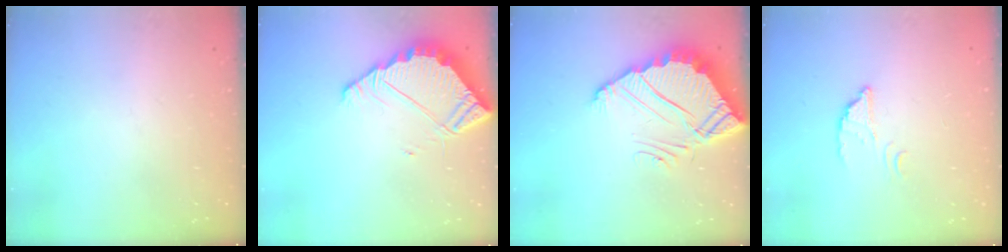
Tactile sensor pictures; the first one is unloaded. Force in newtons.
{"total": 6.4, "press": 6.4, "slide": 0.2}
{"total": 8.3, "press": 8.3, "slide": 0.6}
{"total": 2.4, "press": 2.4, "slide": 0.1}